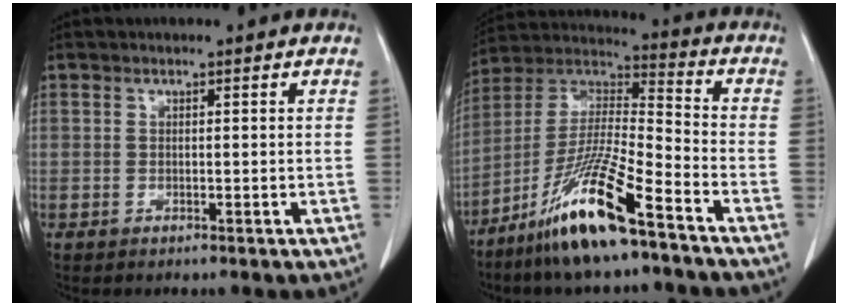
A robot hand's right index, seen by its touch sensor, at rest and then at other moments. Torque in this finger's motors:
{"motor_torque": [1.52, -0.61, 0.44, 0.21]}